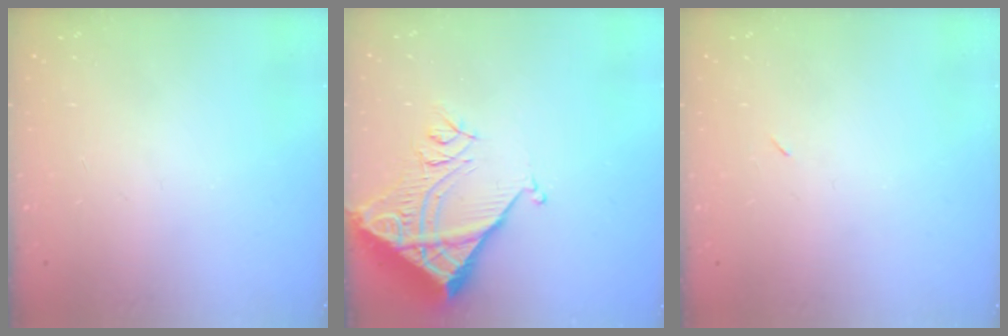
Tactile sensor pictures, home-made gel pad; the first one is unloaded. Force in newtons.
{"total": 9.6, "press": 9.5, "slide": 1.1}
{"total": 2.2, "press": 1.8, "slide": 1.2}